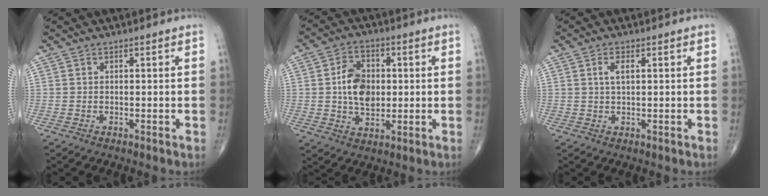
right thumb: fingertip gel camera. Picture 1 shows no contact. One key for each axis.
{"total": 9.4, "fx": 0.5, "fy": 6.4, "fz": 6.8, "tx": -0.097, "ty": 0.004, "tz": 0.007}
{"total": 2.6, "fx": 0.7, "fy": 1.1, "fz": 2.3, "tx": -0.046, "ty": 0.003, "tz": 0.014}